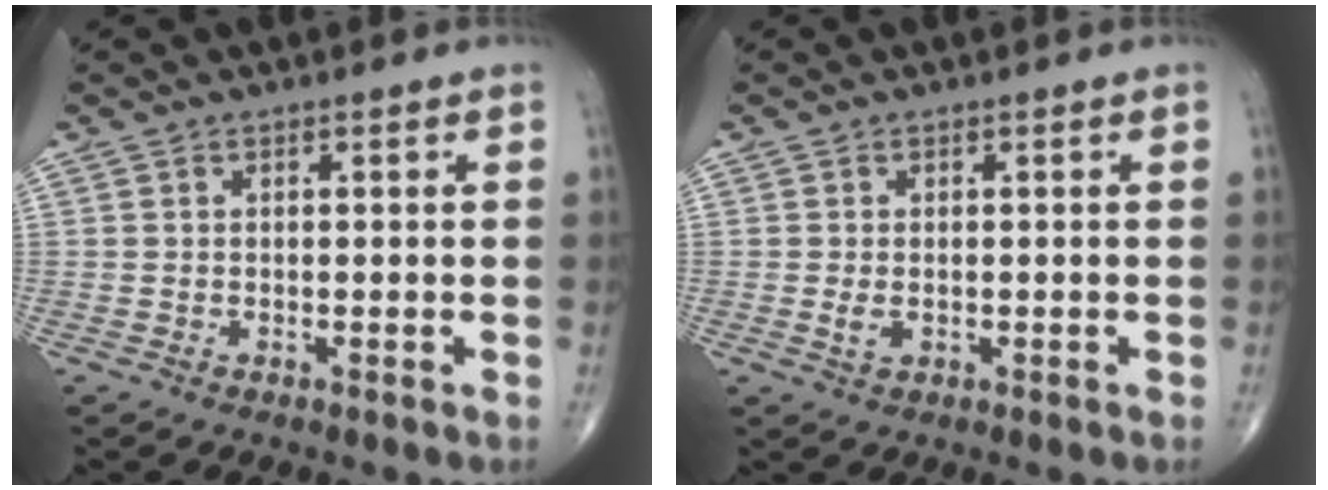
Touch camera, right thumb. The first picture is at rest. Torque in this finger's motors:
{"motor_torque": [-0.07, -0.04, 0.18, 0.19, 0.00]}